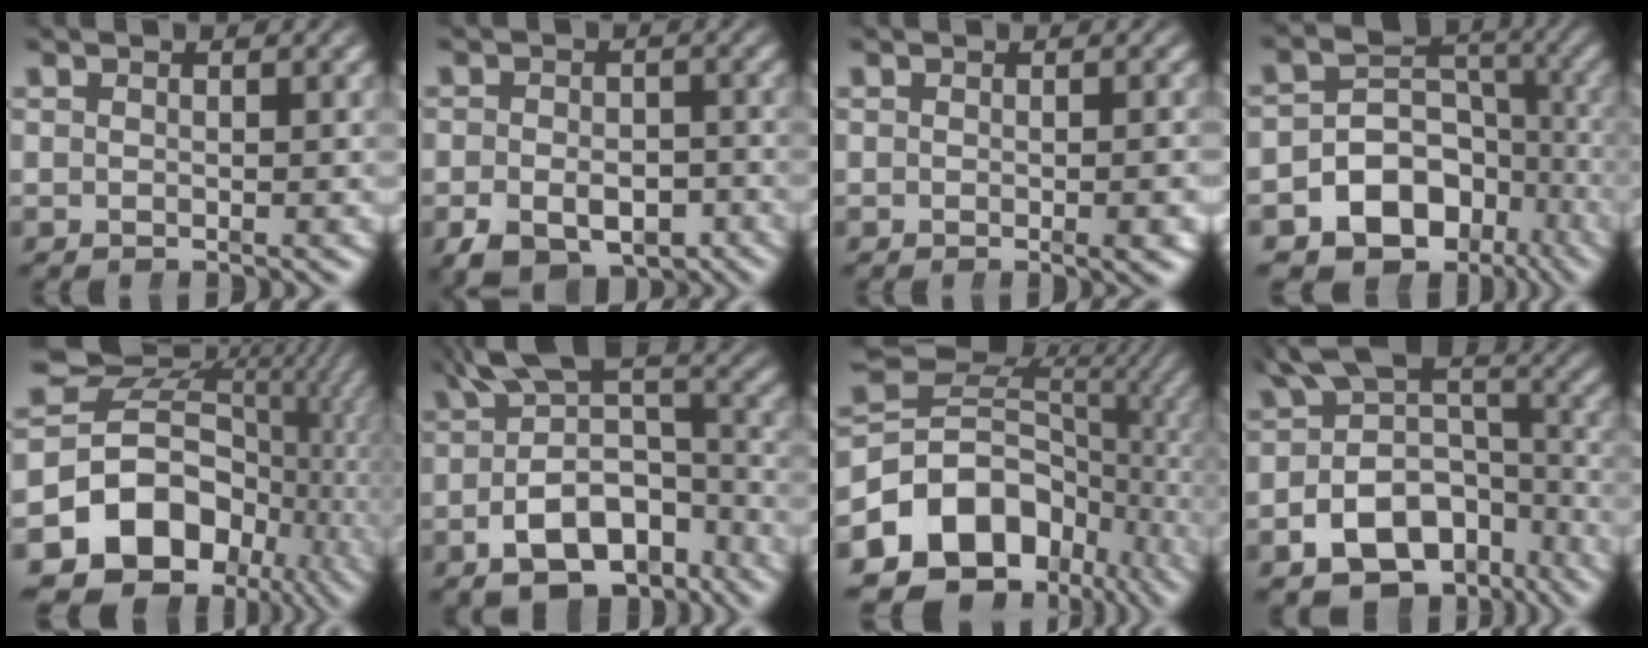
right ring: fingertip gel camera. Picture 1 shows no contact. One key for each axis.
{"total": 5.6, "fx": -3.7, "fy": 3.2, "fz": 2.8, "tx": -0.031, "ty": -0.028, "tz": -0.048}
{"total": 1.2, "fx": -0.4, "fy": 0.0, "fz": 1.2, "tx": -0.014, "ty": 0.004, "tz": -0.008}
{"total": 18.0, "fx": -8.3, "fy": 14.3, "fz": 7.1, "tx": -0.139, "ty": -0.072, "tz": -0.126}
{"total": 24.2, "fx": -5.2, "fy": 19.5, "fz": 13.4, "tx": -0.262, "ty": -0.055, "tz": -0.084}
{"total": 9.2, "fx": -3.1, "fy": 5.7, "fz": 6.6, "tx": -0.109, "ty": -0.025, "tz": -0.045}
{"total": 21.6, "fx": -5.4, "fy": 17.2, "fz": 11.9, "tx": -0.214, "ty": -0.052, "tz": -0.082}
{"total": 10.9, "fx": -4.7, "fy": 8.0, "fz": 5.7, "tx": -0.094, "ty": -0.027, "tz": -0.074}